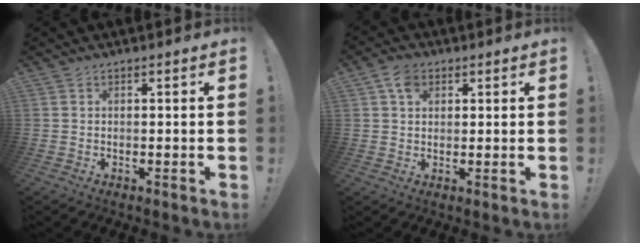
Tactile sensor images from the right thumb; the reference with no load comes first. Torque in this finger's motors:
{"motor_torque": [0.22, 0.11, -0.02, -0.19, 0.00]}